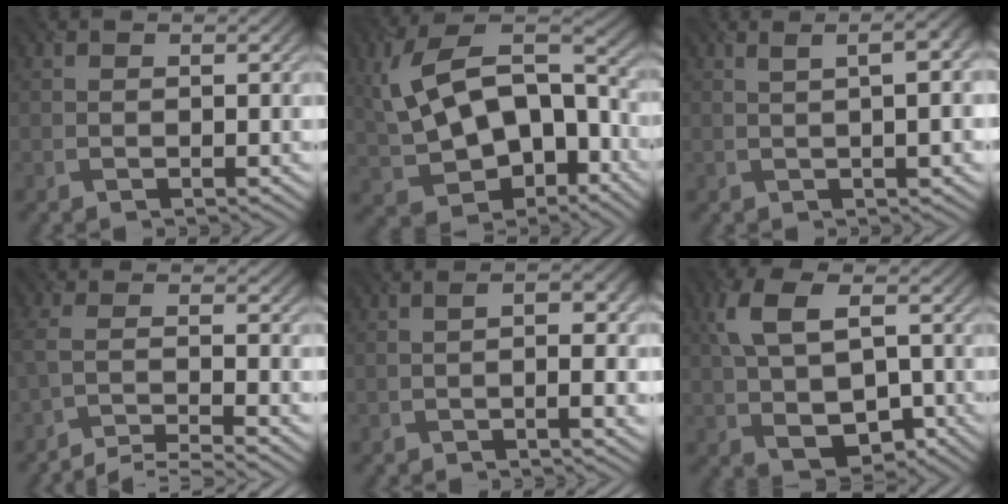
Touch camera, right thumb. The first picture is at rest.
{"total": 14.8, "force": [-0.7, 9.3, 11.4], "torque": [-0.233, 0.005, -0.011]}
{"total": 6.7, "force": [1.2, 2.0, 6.3], "torque": [-0.059, 0.024, 0.011]}
{"total": 5.6, "force": [-4.5, 1.0, 3.2], "torque": [-0.051, -0.003, -0.089]}
{"total": 4.6, "force": [-0.5, 1.4, 4.3], "torque": [-0.060, -0.001, -0.003]}
{"total": 10.4, "force": [-0.4, 6.3, 8.2], "torque": [-0.180, -0.003, -0.004]}